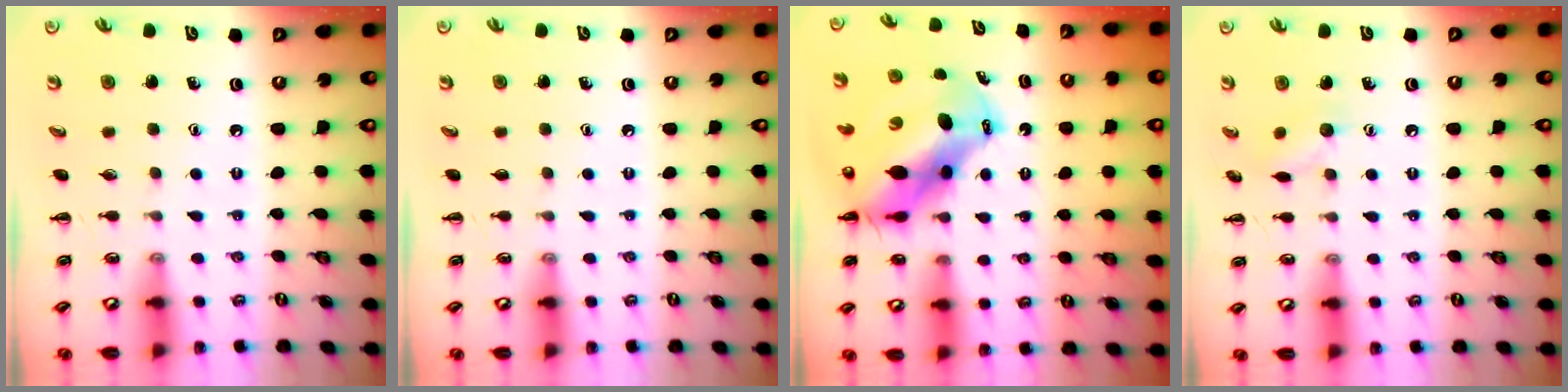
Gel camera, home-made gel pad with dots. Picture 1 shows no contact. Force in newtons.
{"total": 0.0}
{"total": 14.1, "press": 13.6, "slide": 3.5}
{"total": 7.0, "press": 6.9, "slide": 1.3}